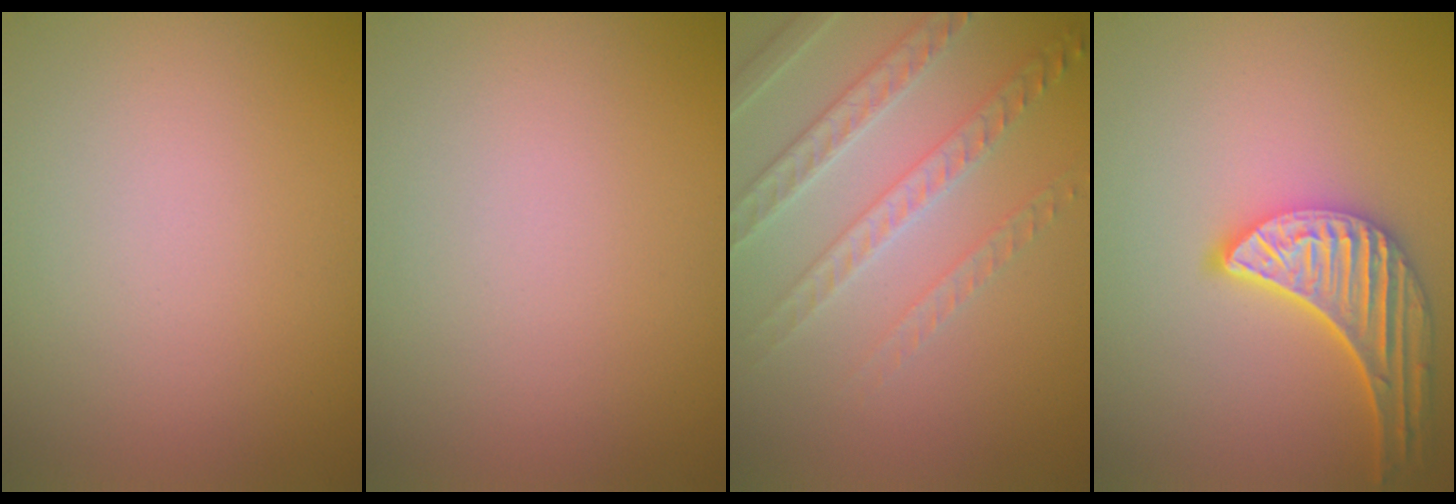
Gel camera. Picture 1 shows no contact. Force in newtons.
{"total": 0.0}
{"total": 4.5, "press": 3.6, "slide": 2.7}
{"total": 5.2, "press": 4.3, "slide": 3.0}